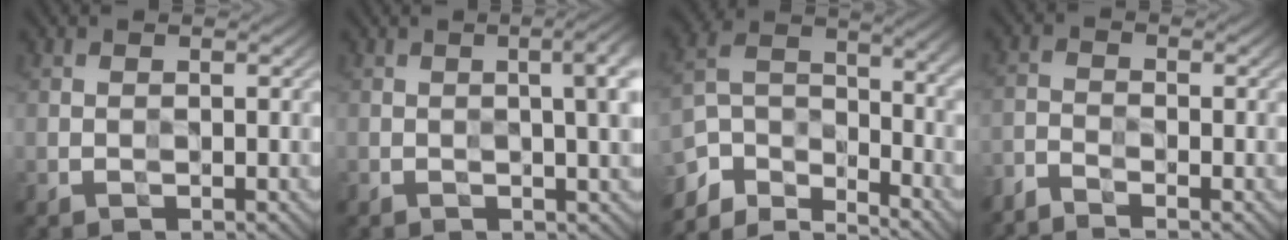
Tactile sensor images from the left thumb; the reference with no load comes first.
{"total": 5.2, "force": [0.7, 1.5, 5.0], "torque": [-0.061, 0.009, 0.009]}
{"total": 8.6, "force": [-6.5, 3.4, 4.6], "torque": [-0.100, -0.012, -0.136]}
{"total": 2.9, "force": [-2.8, 0.3, 0.9], "torque": [-0.021, -0.009, -0.068]}